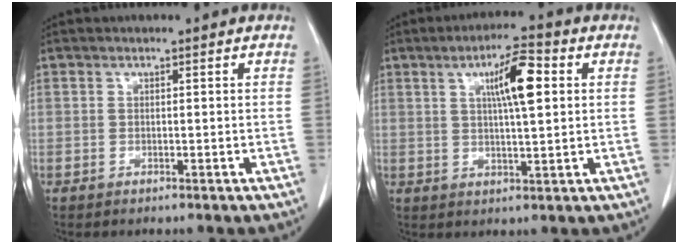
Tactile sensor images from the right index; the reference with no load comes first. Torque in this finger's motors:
{"motor_torque": [0.37, 0.28, 0.27, 0.06]}